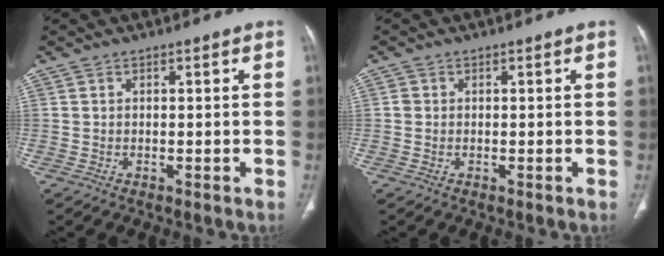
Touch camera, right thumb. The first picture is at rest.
{"total": 0.7, "force": [0.0, 0.7, 0.2], "torque": [0.001, 0.003, 0.000]}